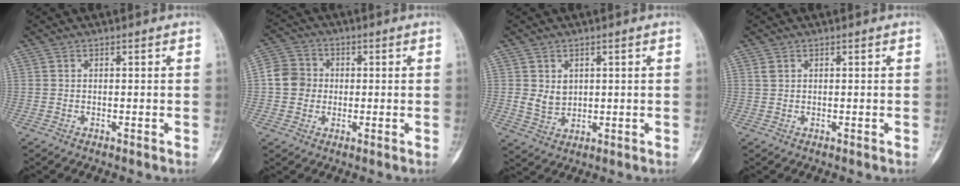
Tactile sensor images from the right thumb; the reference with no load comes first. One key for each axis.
{"total": 6.7, "fx": -0.1, "fy": 6.2, "fz": 2.5, "tx": -0.024, "ty": 0.013, "tz": -0.012}
{"total": 4.1, "fx": 0.9, "fy": 3.3, "fz": 2.2, "tx": -0.024, "ty": -0.011, "tz": 0.027}
{"total": 0.9, "fx": 0.5, "fy": 0.6, "fz": 0.4, "tx": -0.008, "ty": 0.005, "tz": 0.011}